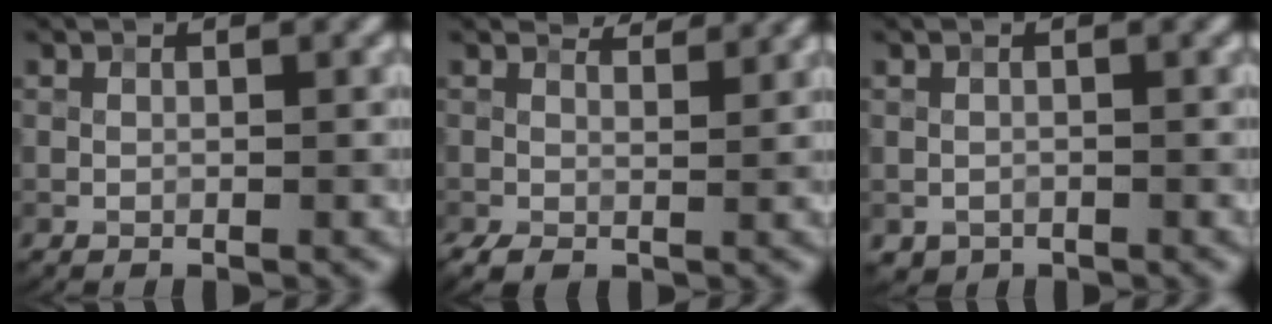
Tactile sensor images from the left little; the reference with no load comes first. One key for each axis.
{"total": 3.4, "fx": 1.9, "fy": 1.6, "fz": 2.3, "tx": -0.054, "ty": 0.000, "tz": 0.031}
{"total": 0.5, "fx": -0.2, "fy": 0.5, "fz": 0.0, "tx": 0.002, "ty": -0.002, "tz": -0.004}